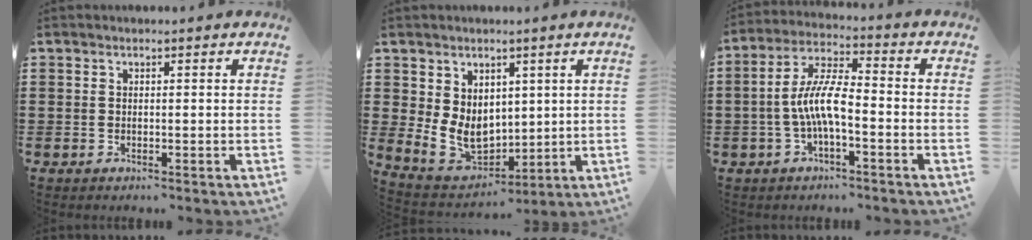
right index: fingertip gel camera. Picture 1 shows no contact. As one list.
[{"total": 7.9, "force": [1.2, 6.2, 4.7], "torque": [-0.103, -0.002, 0.024]}, {"total": 8.0, "force": [-2.0, 2.3, 7.4], "torque": [-0.163, -0.004, -0.043]}]